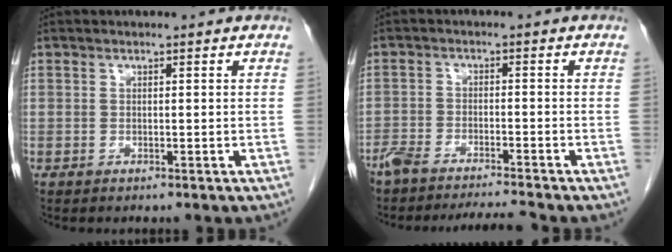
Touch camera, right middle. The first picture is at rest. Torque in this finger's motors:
{"motor_torque": [1.12, -1.02, 0.17, 0.06]}